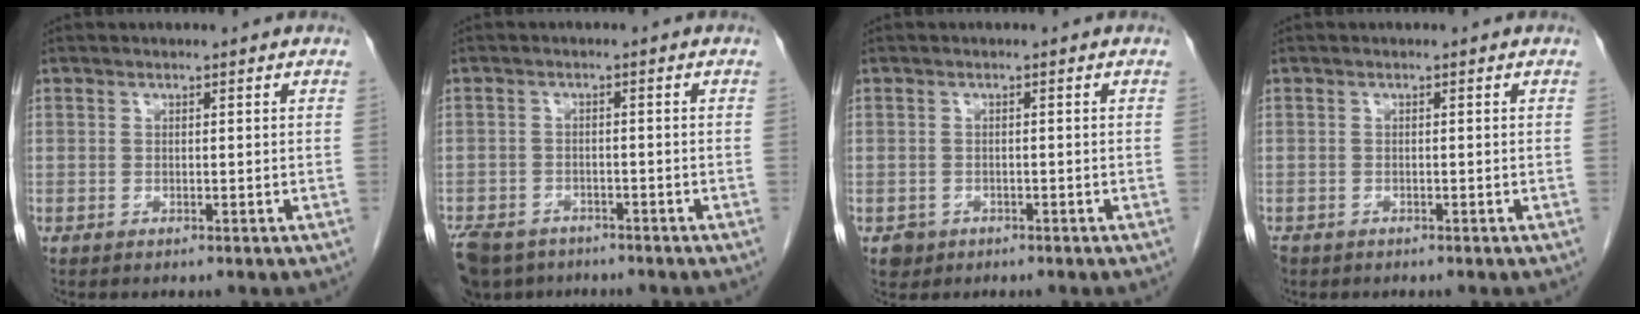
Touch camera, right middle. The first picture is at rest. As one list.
[{"total": 9.6, "force": [-7.5, 5.0, 3.2], "torque": [-0.074, -0.016, -0.115]}, {"total": 1.8, "force": [-0.9, 1.5, 0.1], "torque": [-0.004, 0.005, -0.013]}, {"total": 2.1, "force": [-1.6, 1.4, 0.5], "torque": [-0.015, -0.002, -0.028]}]